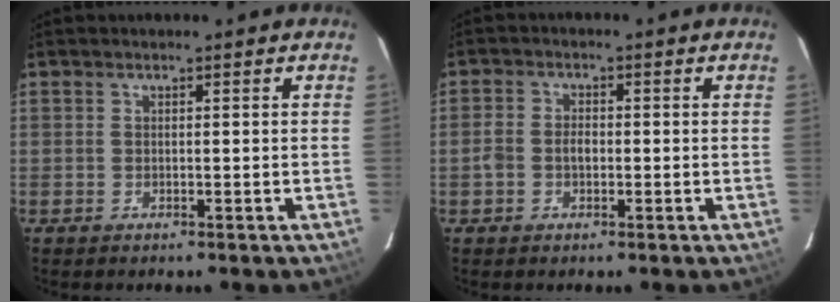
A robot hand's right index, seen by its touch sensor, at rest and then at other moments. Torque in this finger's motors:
{"motor_torque": [0.65, 0.02, 0.29, 0.06]}